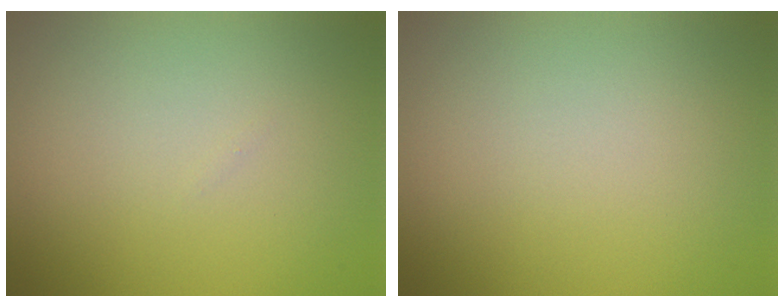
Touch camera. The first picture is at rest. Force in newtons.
{"total": 0.0}